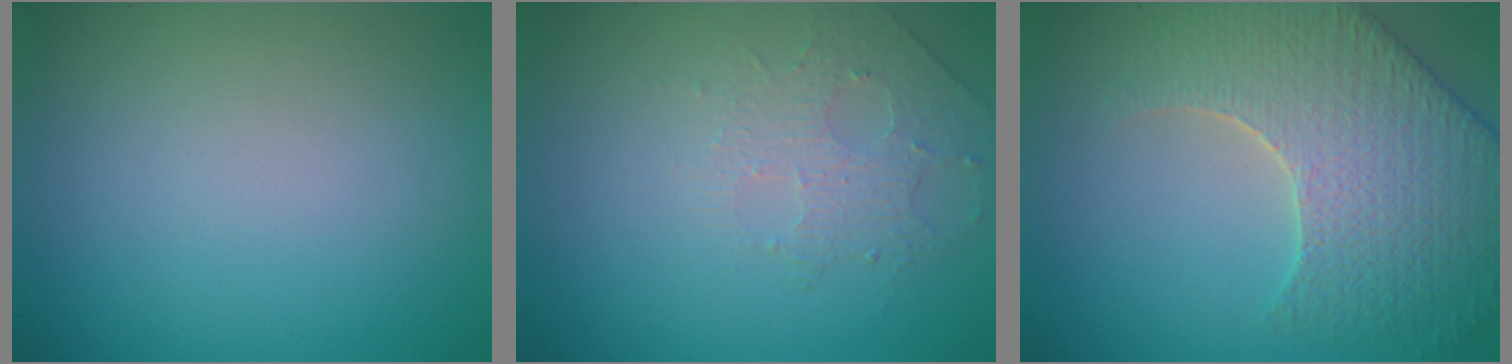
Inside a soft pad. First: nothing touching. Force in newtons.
{"total": 1.6, "press": 1.2, "slide": 1.0}
{"total": 7.1, "press": 5.9, "slide": 4.0}